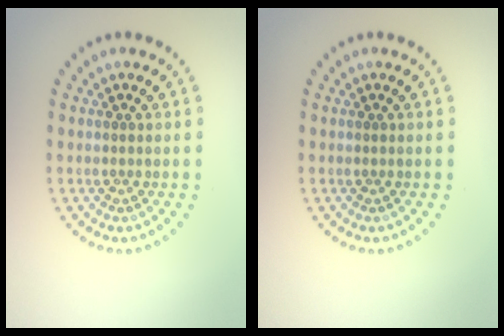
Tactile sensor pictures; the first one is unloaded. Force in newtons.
{"total": 0.0}